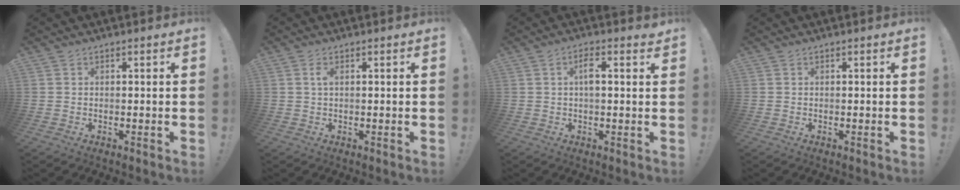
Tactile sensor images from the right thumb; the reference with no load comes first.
{"total": 1.6, "force": [0.4, 0.7, 1.4], "torque": [-0.023, 0.002, 0.004]}
{"total": 4.1, "force": [1.4, 1.3, 3.6], "torque": [-0.055, -0.009, 0.017]}
{"total": 0.0}